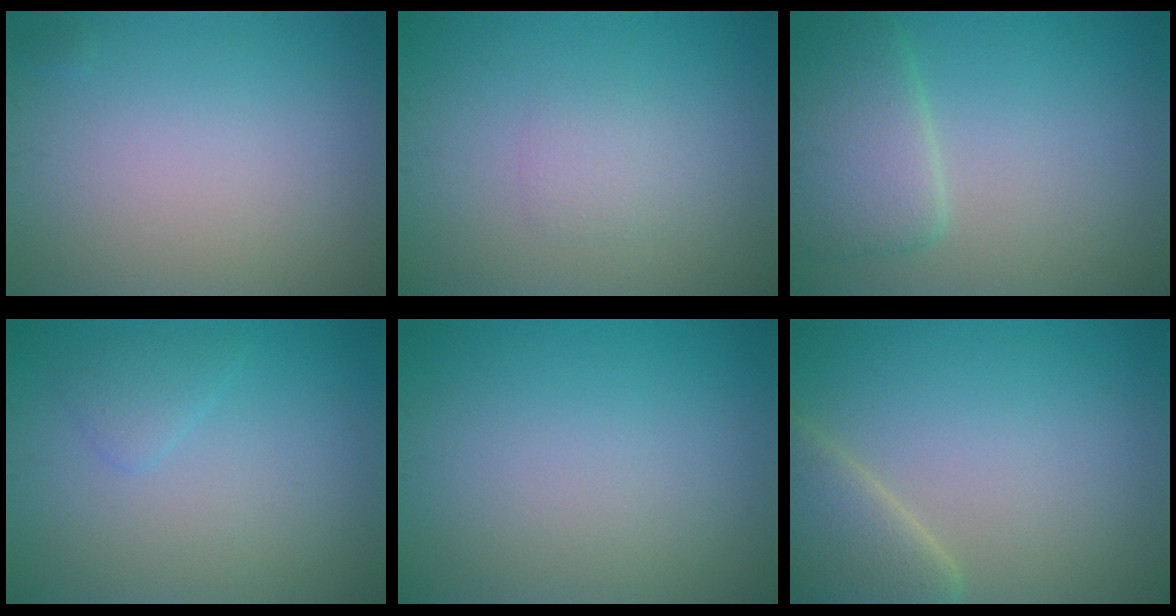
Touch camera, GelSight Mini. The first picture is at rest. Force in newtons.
{"total": 1.4, "press": 1.4, "slide": 0.1}
{"total": 4.5, "press": 4.4, "slide": 0.6}
{"total": 1.4, "press": 1.4, "slide": 0.1}
{"total": 0.0}
{"total": 4.6, "press": 4.6, "slide": 0.4}